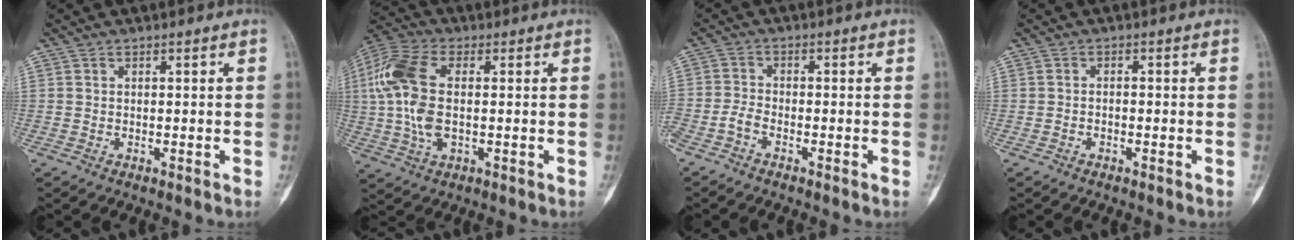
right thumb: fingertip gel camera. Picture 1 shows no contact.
{"total": 13.6, "force": [0.9, 7.2, 11.4], "torque": [-0.264, 0.015, 0.013]}
{"total": 2.9, "force": [-2.0, 1.0, 1.9], "torque": [-0.050, 0.011, -0.045]}
{"total": 0.7, "force": [-0.5, 0.3, 0.4], "torque": [-0.006, 0.005, -0.010]}